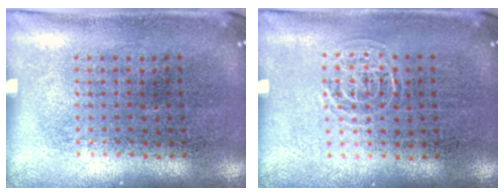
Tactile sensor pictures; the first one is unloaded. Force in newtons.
{"total": 0.5, "press": 0.5, "slide": 0.1}